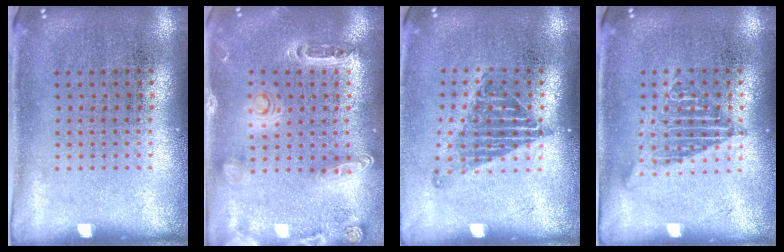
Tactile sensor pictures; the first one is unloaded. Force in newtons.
{"total": 1.4, "press": 1.4, "slide": 0.2}
{"total": 1.3, "press": 1.1, "slide": 0.8}
{"total": 1.3, "press": 1.3, "slide": 0.1}